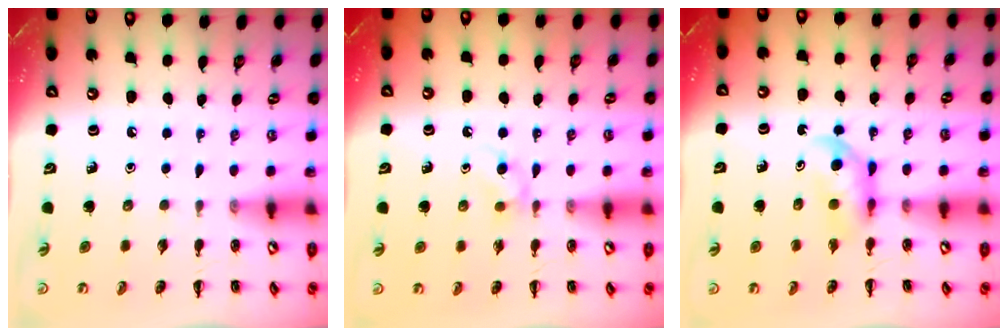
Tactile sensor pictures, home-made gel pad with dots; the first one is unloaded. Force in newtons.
{"total": 3.9, "press": 3.8, "slide": 1.1}
{"total": 4.8, "press": 4.7, "slide": 0.8}